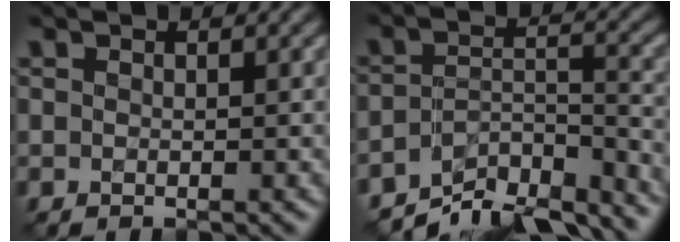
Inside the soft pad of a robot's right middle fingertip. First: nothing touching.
{"total": 8.4, "force": [-7.1, 2.8, 3.6], "torque": [-0.055, -0.007, -0.112]}